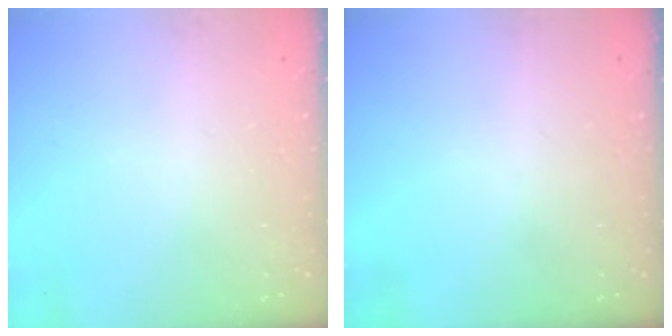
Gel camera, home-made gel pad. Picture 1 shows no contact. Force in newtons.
{"total": 0.0}